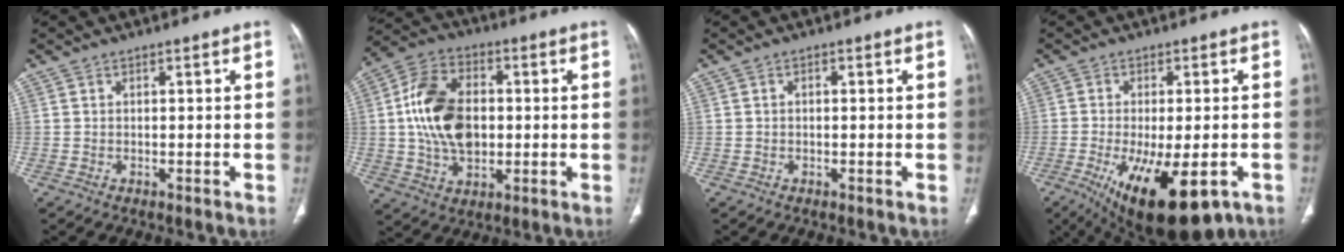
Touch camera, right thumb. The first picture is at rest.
{"total": 15.5, "force": [0.6, 10.2, 11.6], "torque": [-0.199, 0.015, 0.012]}
{"total": 0.6, "force": [0.0, 0.4, 0.4], "torque": [-0.007, 0.002, -0.001]}
{"total": 16.4, "force": [-6.4, 6.2, 13.8], "torque": [-0.223, -0.021, -0.083]}